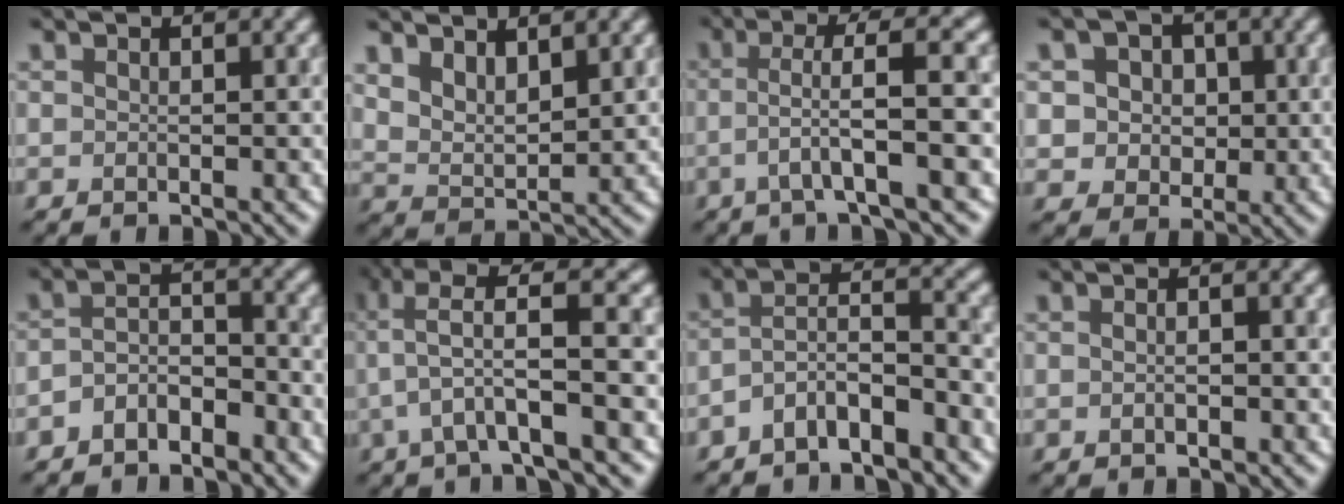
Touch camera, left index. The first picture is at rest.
{"total": 3.0, "force": [2.2, 1.2, 1.6], "torque": [-0.039, -0.006, 0.053]}
{"total": 4.4, "force": [-0.8, 0.4, 4.3], "torque": [-0.074, 0.010, -0.011]}
{"total": 4.8, "force": [1.0, 4.3, 1.9], "torque": [-0.031, 0.011, 0.011]}
{"total": 3.1, "force": [-2.5, 1.4, 1.3], "torque": [-0.030, 0.008, -0.044]}
{"total": 5.5, "force": [0.3, 0.7, 5.5], "torque": [-0.101, 0.009, 0.010]}
{"total": 4.7, "force": [-3.4, 1.5, 2.8], "torque": [-0.054, 0.008, -0.063]}
{"total": 2.1, "force": [0.0, 1.2, 1.7], "torque": [0.000, 0.012, -0.024]}